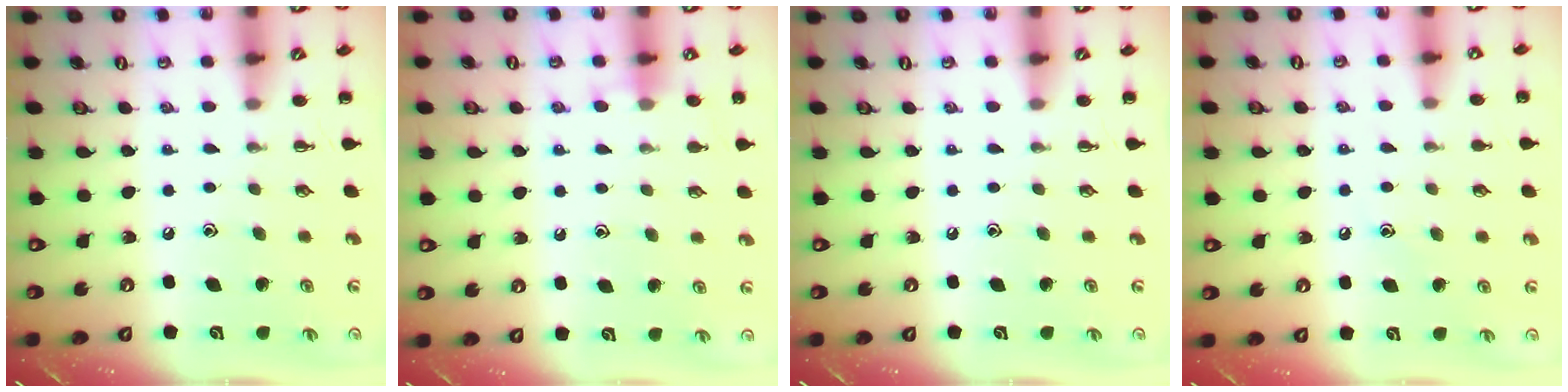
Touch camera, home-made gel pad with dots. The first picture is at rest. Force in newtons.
{"total": 7.5, "press": 7.1, "slide": 2.2}
{"total": 0.0}
{"total": 6.7, "press": 6.4, "slide": 1.8}